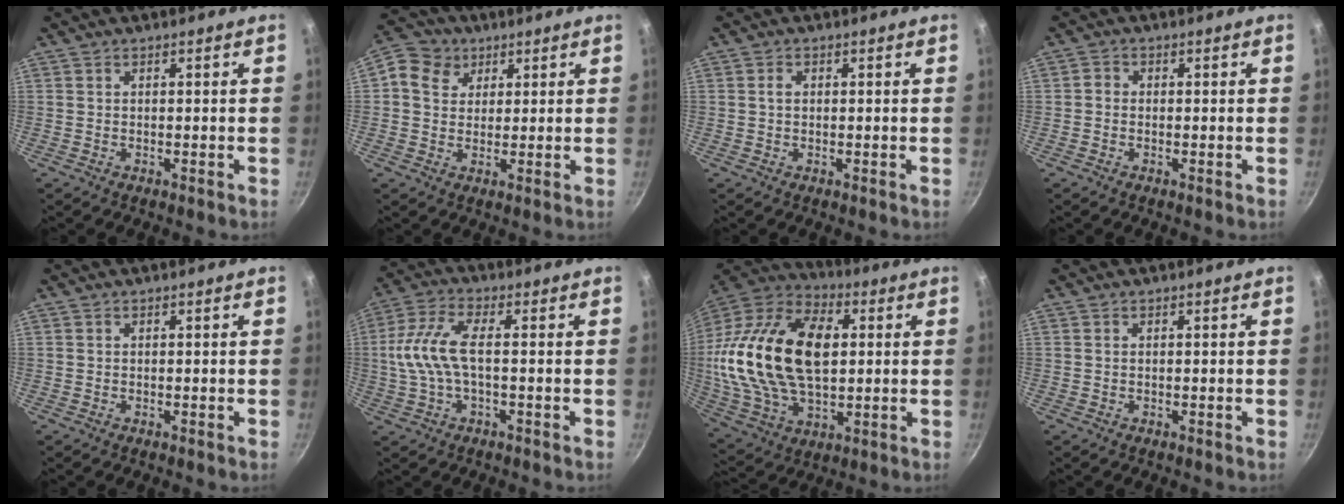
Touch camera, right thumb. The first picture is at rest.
{"total": 8.0, "force": [3.1, 6.8, 2.9], "torque": [-0.031, 0.003, 0.040]}
{"total": 1.2, "force": [0.1, 0.9, 0.8], "torque": [-0.015, 0.004, 0.002]}
{"total": 1.3, "force": [-0.4, 1.1, 0.5], "torque": [-0.008, 0.007, -0.011]}
{"total": 0.0}
{"total": 9.5, "force": [-0.4, 4.0, 8.6], "torque": [-0.195, 0.019, -0.017]}
{"total": 28.4, "force": [3.2, 17.2, 22.3], "torque": [-0.416, 0.014, 0.052]}
{"total": 0.0}